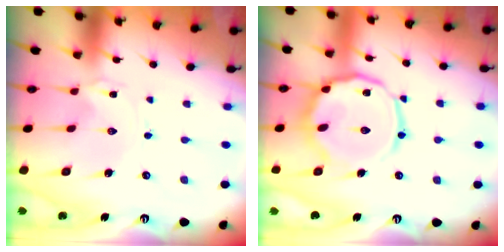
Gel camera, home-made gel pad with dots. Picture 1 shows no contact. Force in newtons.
{"total": 15.2, "press": 15.2, "slide": 1.2}